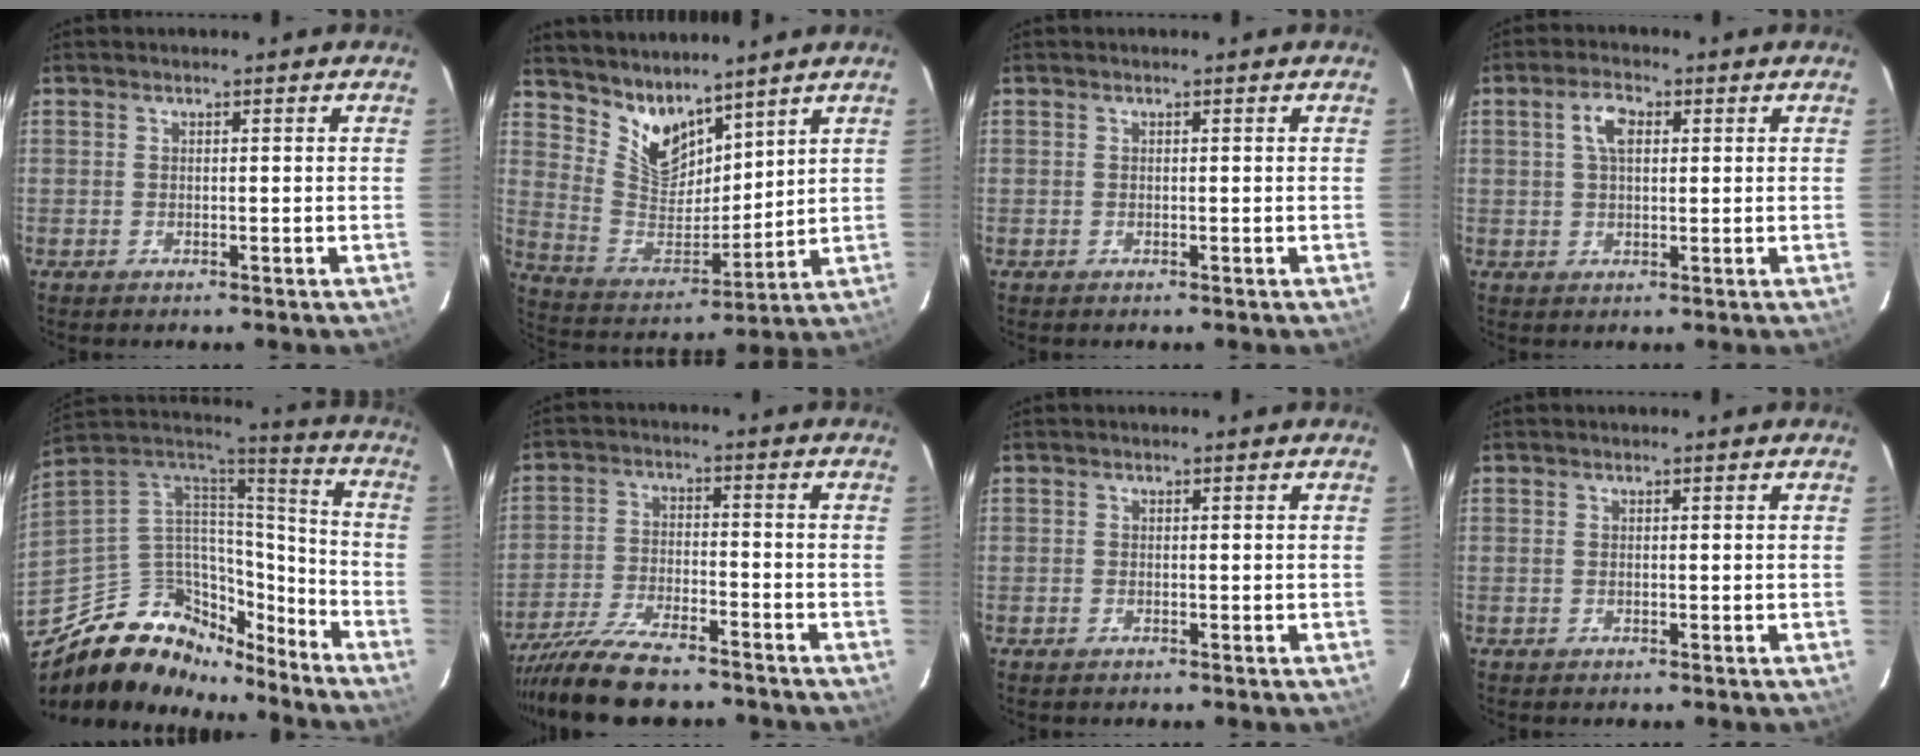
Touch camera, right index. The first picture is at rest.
{"total": 10.8, "force": [8.9, 4.8, 4.0], "torque": [-0.081, -0.008, 0.184]}
{"total": 0.0}
{"total": 4.3, "force": [1.3, 2.3, 3.4], "torque": [-0.065, 0.012, 0.025]}
{"total": 20.6, "force": [-14.7, 12.2, 7.6], "torque": [-0.176, 0.044, -0.235]}
{"total": 14.4, "force": [-12.3, 3.3, 6.6], "torque": [-0.153, -0.028, -0.216]}
{"total": 0.7, "force": [-0.5, 0.5, 0.1], "torque": [-0.004, -0.001, -0.010]}
{"total": 0.0}